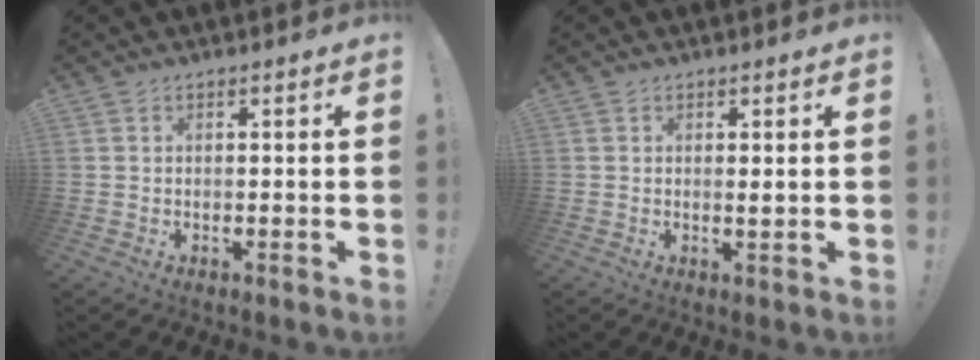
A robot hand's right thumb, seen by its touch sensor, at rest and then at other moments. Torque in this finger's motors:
{"motor_torque": [-0.29, -0.05, 0.02, -0.06, -0.05]}